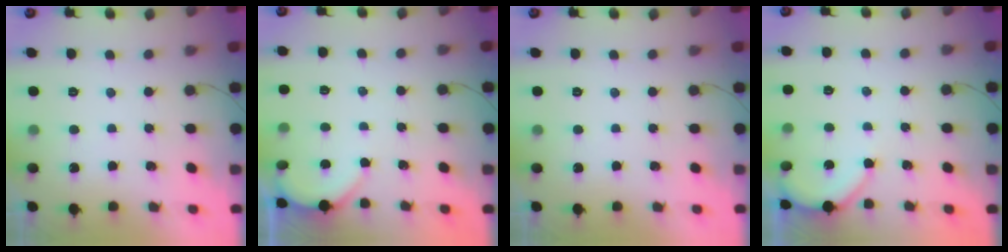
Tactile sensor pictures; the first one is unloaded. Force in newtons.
{"total": 2.0, "press": 2.0, "slide": 0.2}
{"total": 0.0}
{"total": 3.5, "press": 3.5, "slide": 0.4}